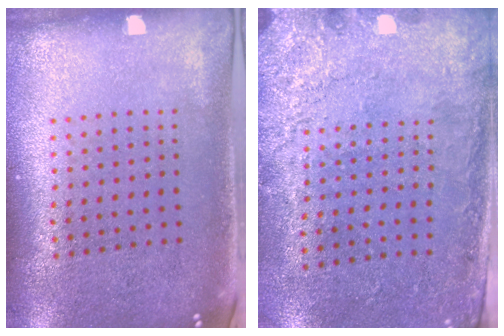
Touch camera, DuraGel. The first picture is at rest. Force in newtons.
{"total": 2.7, "press": 2.1, "slide": 1.6}